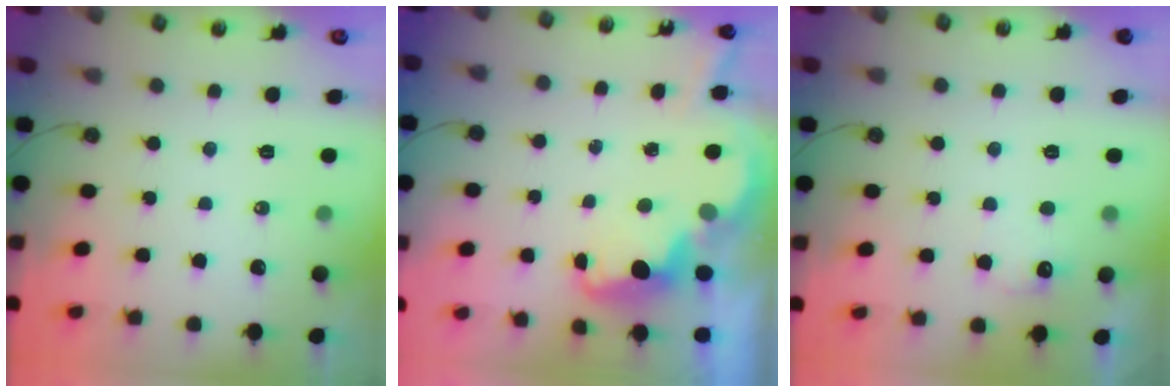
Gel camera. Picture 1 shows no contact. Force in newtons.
{"total": 4.1, "press": 4.0, "slide": 0.7}
{"total": 5.8, "press": 5.7, "slide": 1.1}